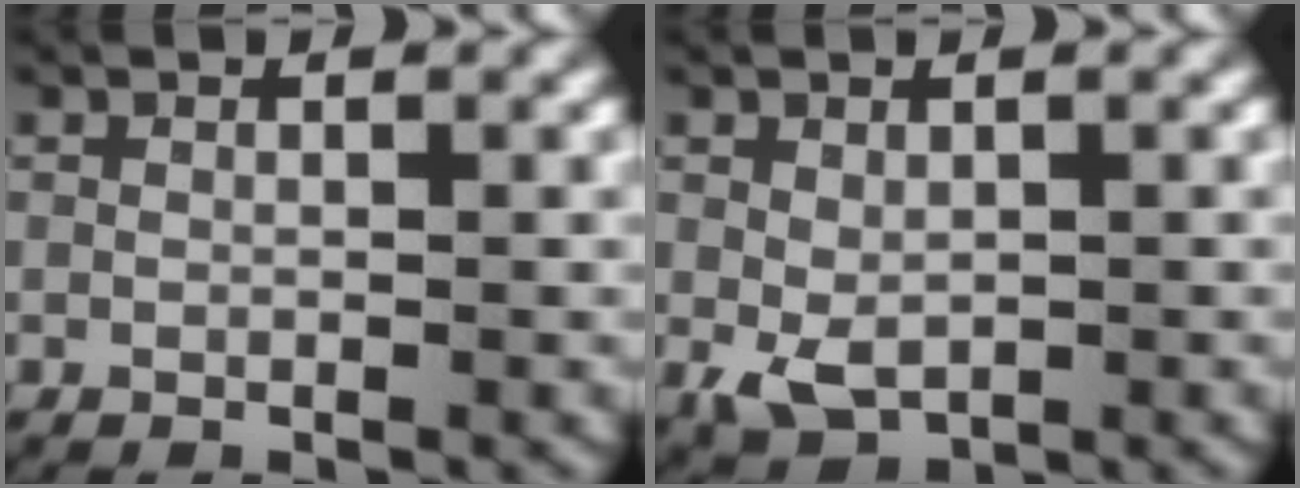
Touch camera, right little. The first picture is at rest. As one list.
[{"total": 2.9, "force": [-0.4, 2.0, 2.1], "torque": [-0.048, -0.024, 0.006]}]